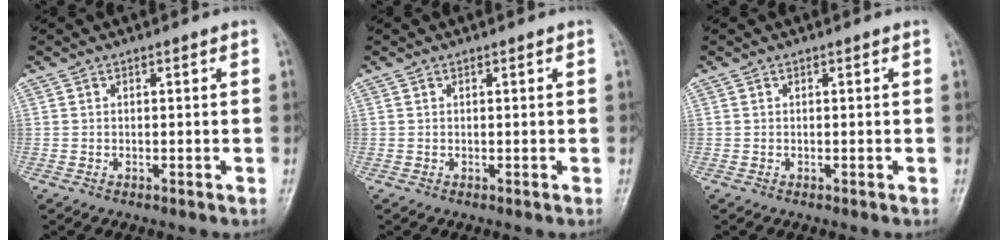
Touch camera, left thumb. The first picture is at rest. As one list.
[{"total": 0.0}, {"total": 0.0}]